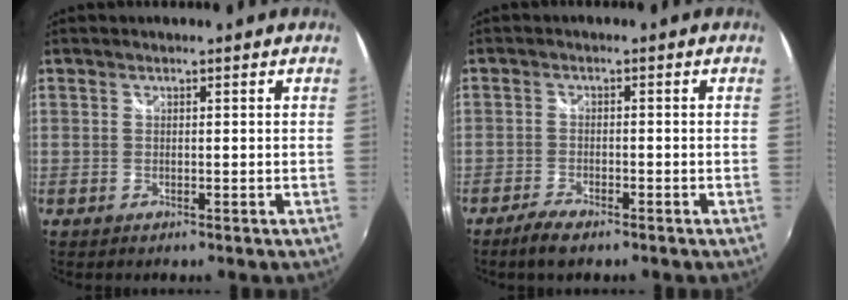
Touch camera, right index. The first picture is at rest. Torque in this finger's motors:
{"motor_torque": [0.26, -0.23, 0.11, 0.03]}